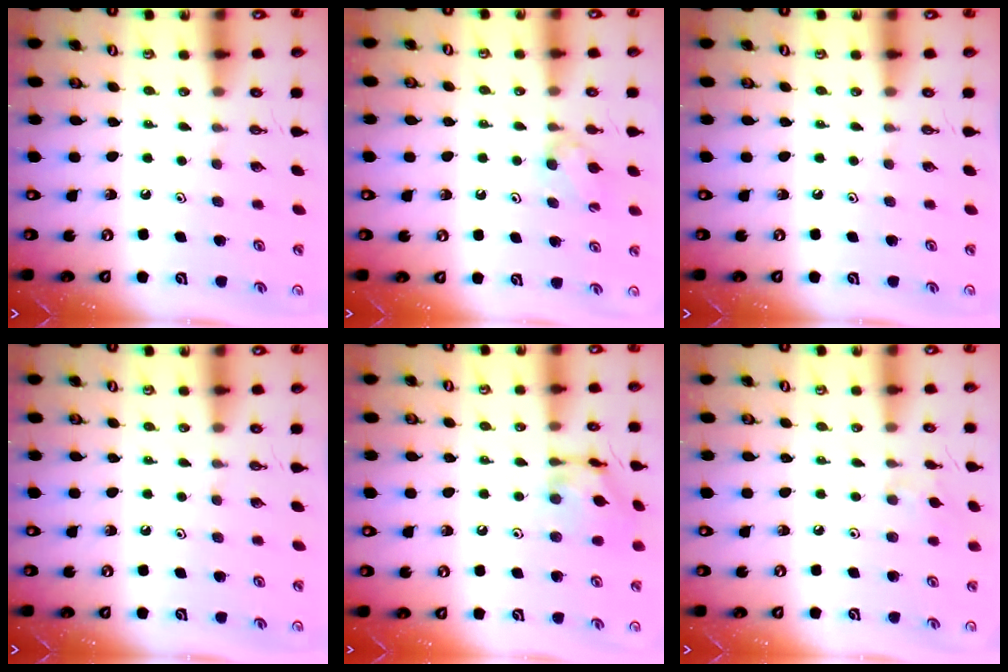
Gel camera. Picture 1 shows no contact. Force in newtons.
{"total": 4.8, "press": 4.7, "slide": 0.8}
{"total": 0.0}
{"total": 0.0}
{"total": 12.6, "press": 12.5, "slide": 0.9}
{"total": 2.8, "press": 2.8, "slide": 0.5}